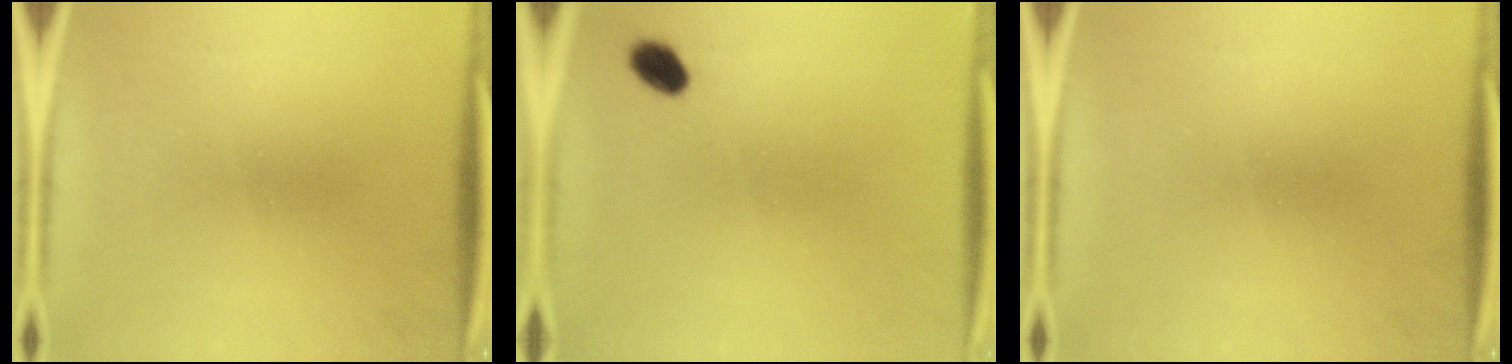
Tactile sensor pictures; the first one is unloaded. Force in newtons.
{"total": 3.2}
{"total": 0.0}